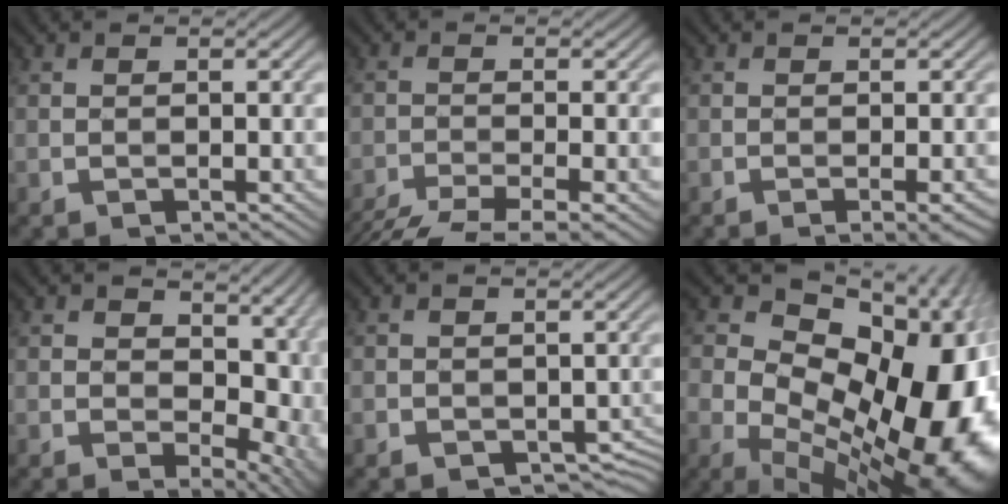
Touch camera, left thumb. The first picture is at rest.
{"total": 6.5, "force": [-5.1, 1.1, 3.8], "torque": [-0.062, -0.009, -0.088]}
{"total": 1.3, "force": [-0.7, 0.0, 1.1], "torque": [-0.020, 0.003, -0.015]}
{"total": 10.8, "force": [1.2, 6.5, 8.5], "torque": [-0.108, -0.005, 0.027]}
{"total": 2.8, "force": [-1.3, 2.5, 0.4], "torque": [-0.001, 0.001, -0.014]}
{"total": 21.8, "force": [-1.8, 14.2, 16.4], "torque": [-0.234, -0.009, -0.023]}